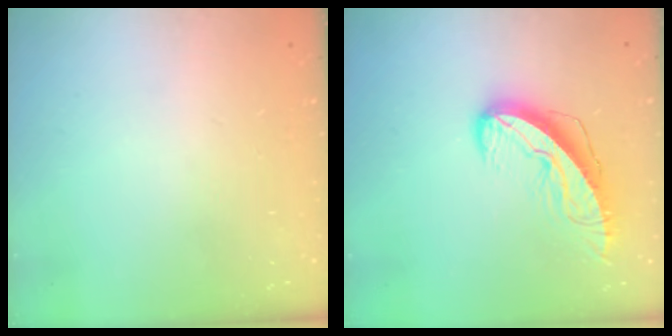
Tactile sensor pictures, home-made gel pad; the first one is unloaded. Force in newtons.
{"total": 10.0, "press": 10.0, "slide": 1.2}